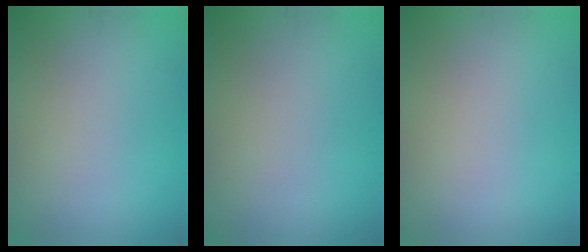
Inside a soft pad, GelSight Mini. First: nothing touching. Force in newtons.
{"total": 0.0}
{"total": 0.0}